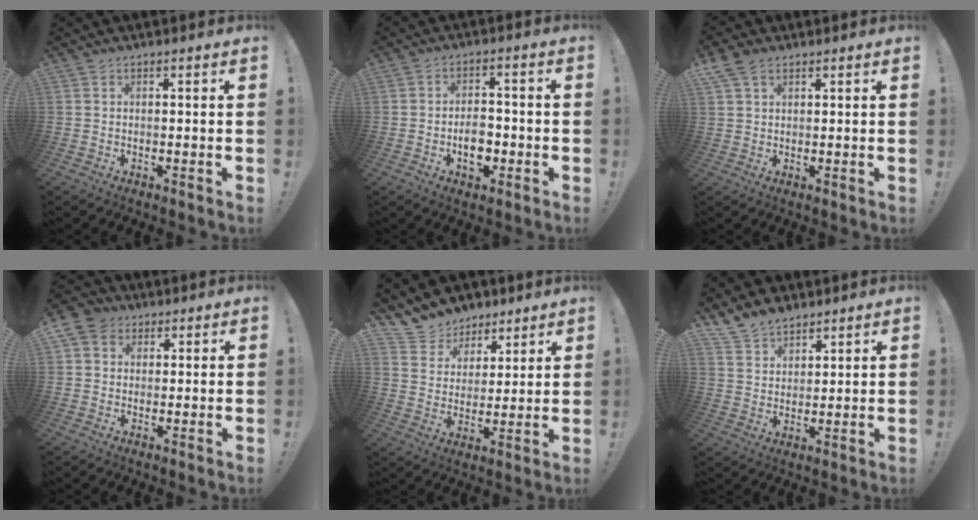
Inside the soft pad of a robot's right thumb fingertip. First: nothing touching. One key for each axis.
{"total": 7.2, "fx": -2.6, "fy": 4.7, "fz": 4.8, "tx": -0.066, "ty": 0.012, "tz": -0.044}
{"total": 5.0, "fx": 3.0, "fy": 2.9, "fz": 2.7, "tx": -0.050, "ty": -0.007, "tz": 0.059}
{"total": 6.5, "fx": 2.5, "fy": 5.4, "fz": 2.4, "tx": -0.044, "ty": 0.001, "tz": 0.051}
{"total": 9.8, "fx": 7.6, "fy": 6.2, "fz": 0.9, "tx": -0.025, "ty": -0.062, "tz": 0.151}
{"total": 8.2, "fx": 6.8, "fy": 4.2, "fz": 1.8, "tx": -0.041, "ty": -0.043, "tz": 0.135}